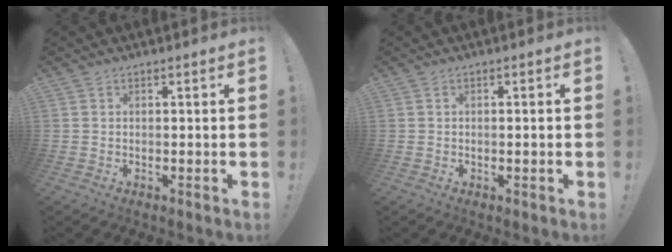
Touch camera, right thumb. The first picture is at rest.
{"total": 1.0, "force": [-0.1, -0.3, 1.0], "torque": [-0.008, -0.004, -0.005]}